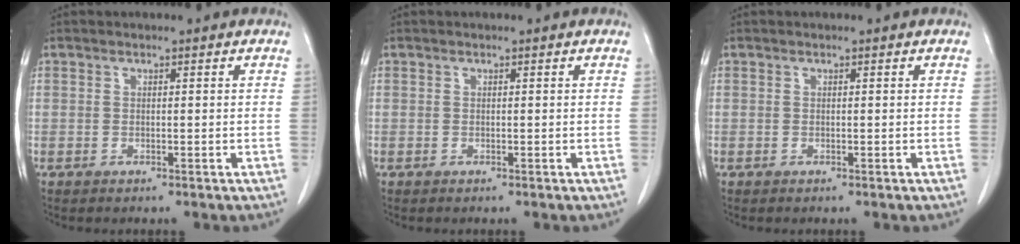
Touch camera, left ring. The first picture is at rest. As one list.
[{"total": 0.0}, {"total": 0.0}]